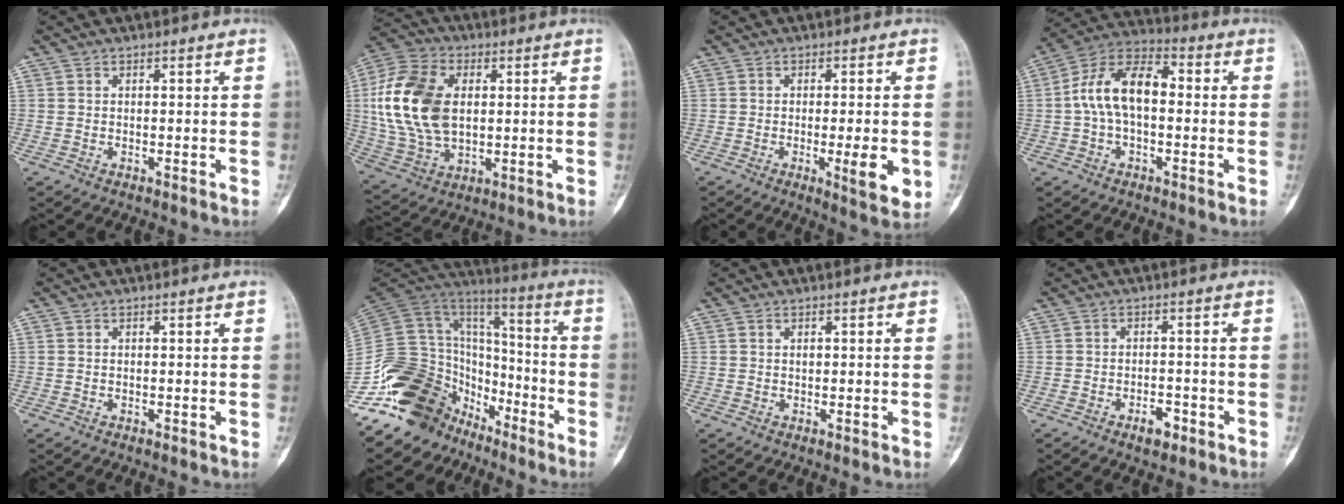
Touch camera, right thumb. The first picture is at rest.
{"total": 18.9, "force": [2.4, 12.0, 14.4], "torque": [-0.290, 0.001, 0.050]}
{"total": 7.0, "force": [-1.5, 1.5, 6.7], "torque": [-0.090, -0.013, -0.018]}
{"total": 12.8, "force": [-0.1, 7.3, 10.5], "torque": [-0.183, 0.041, -0.013]}
{"total": 0.0}
{"total": 25.6, "force": [-16.8, 16.3, 10.2], "torque": [-0.187, 0.103, -0.290]}
{"total": 0.6, "force": [0.1, 0.4, 0.4], "torque": [-0.004, 0.001, 0.002]}
{"total": 3.3, "force": [-2.0, 1.7, 2.1], "torque": [-0.024, 0.013, -0.029]}